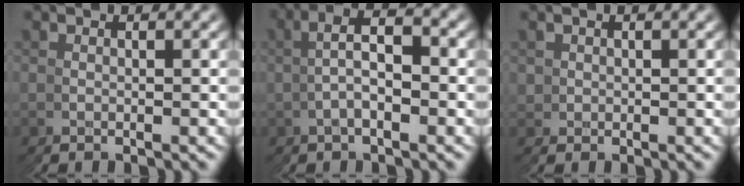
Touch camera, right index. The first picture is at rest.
{"total": 5.4, "force": [0.8, 3.3, 4.2], "torque": [-0.048, 0.015, -0.004]}
{"total": 1.8, "force": [-0.1, 1.8, -0.2], "torque": [0.011, -0.010, 0.007]}